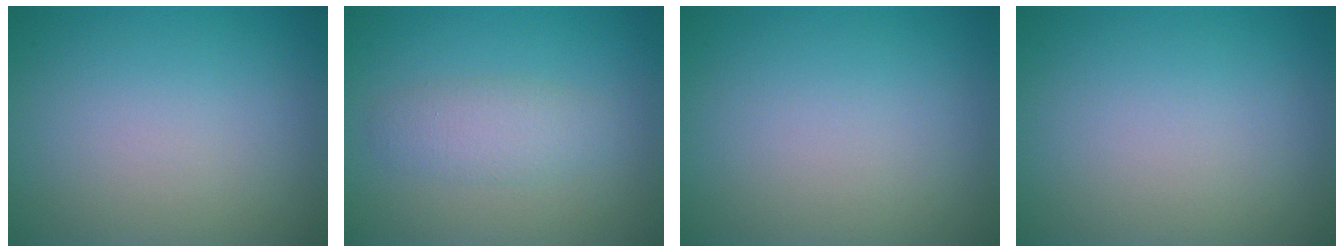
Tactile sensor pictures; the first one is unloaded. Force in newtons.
{"total": 2.4, "press": 2.4, "slide": 0.2}
{"total": 0.0}
{"total": 0.0}